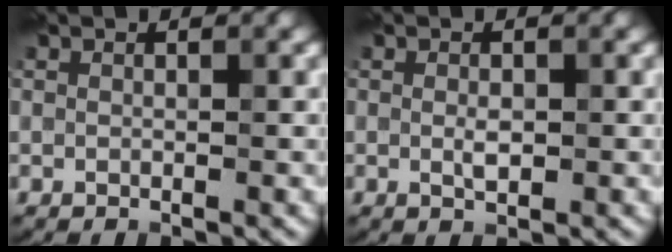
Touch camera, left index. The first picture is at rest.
{"total": 1.2, "force": [-0.3, 0.6, 1.0], "torque": [-0.020, -0.005, -0.004]}